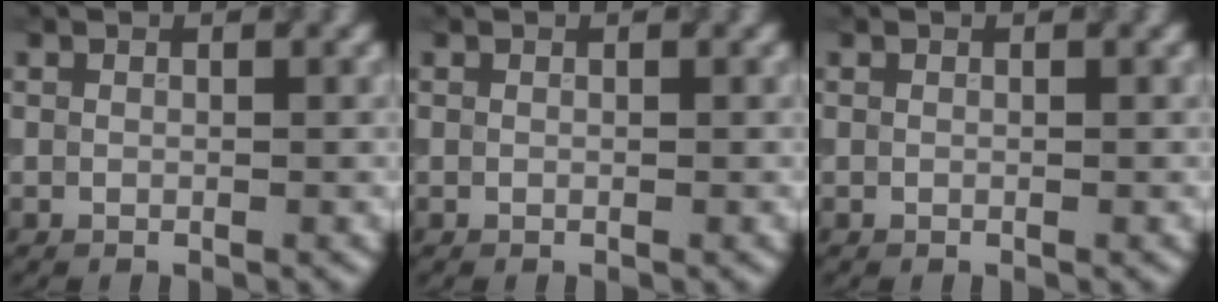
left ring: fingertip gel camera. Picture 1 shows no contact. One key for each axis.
{"total": 0.0}
{"total": 0.0}